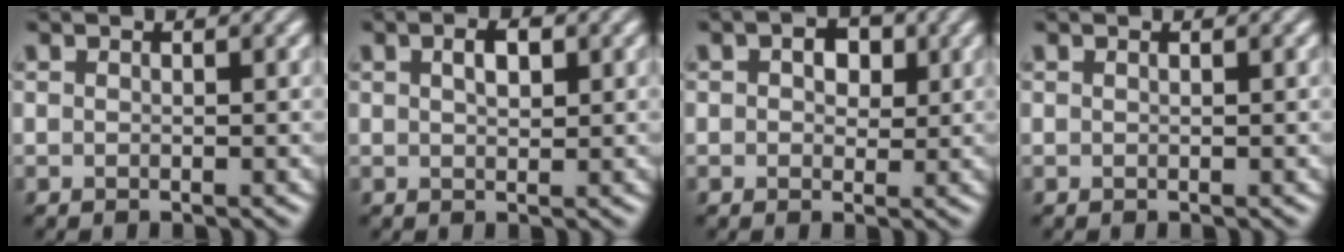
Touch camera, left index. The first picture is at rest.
{"total": 1.9, "force": [0.7, 0.9, 1.5], "torque": [-0.027, 0.003, 0.014]}
{"total": 2.6, "force": [0.8, 1.8, 1.8], "torque": [-0.024, 0.002, 0.008]}
{"total": 0.0}